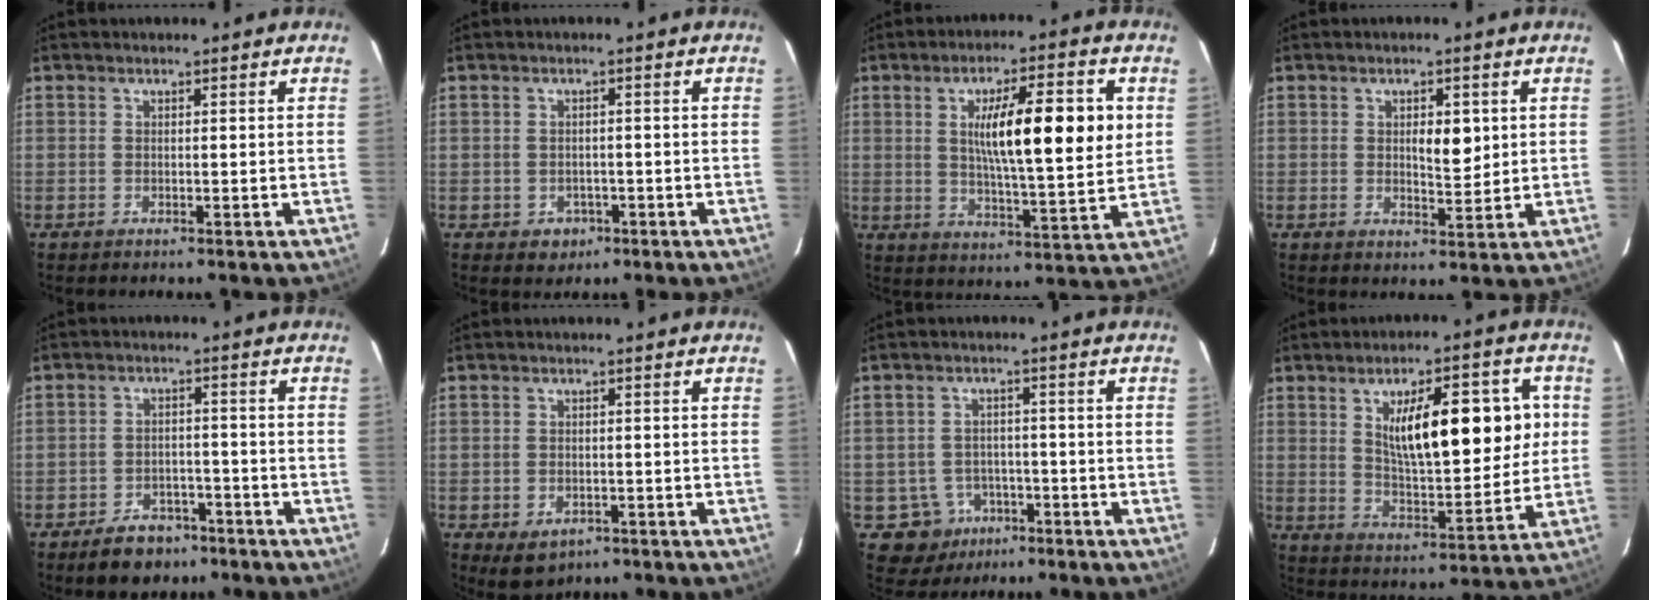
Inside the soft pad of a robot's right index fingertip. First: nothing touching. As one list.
[{"total": 2.4, "force": [-1.0, 2.1, 0.7], "torque": [-0.006, 0.006, -0.008]}, {"total": 14.8, "force": [3.2, 2.0, 14.3], "torque": [-0.229, 0.004, 0.050]}, {"total": 4.3, "force": [1.0, 1.7, 3.8], "torque": [-0.056, -0.004, 0.017]}, {"total": 6.4, "force": [-4.5, 3.8, 2.4], "torque": [-0.042, 0.005, -0.067]}, {"total": 4.1, "force": [-2.2, 2.9, 1.9], "torque": [-0.032, -0.004, -0.020]}, {"total": 6.3, "force": [-2.6, 5.7, 0.4], "torque": [-0.009, 0.012, -0.030]}, {"total": 16.3, "force": [3.8, 5.2, 15.0], "torque": [-0.224, 0.021, 0.068]}]